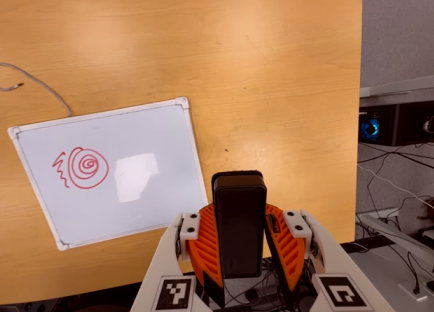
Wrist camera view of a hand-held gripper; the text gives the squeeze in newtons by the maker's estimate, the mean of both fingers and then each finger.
{"total": 7.6, "left": 6.9, "right": 8.3}